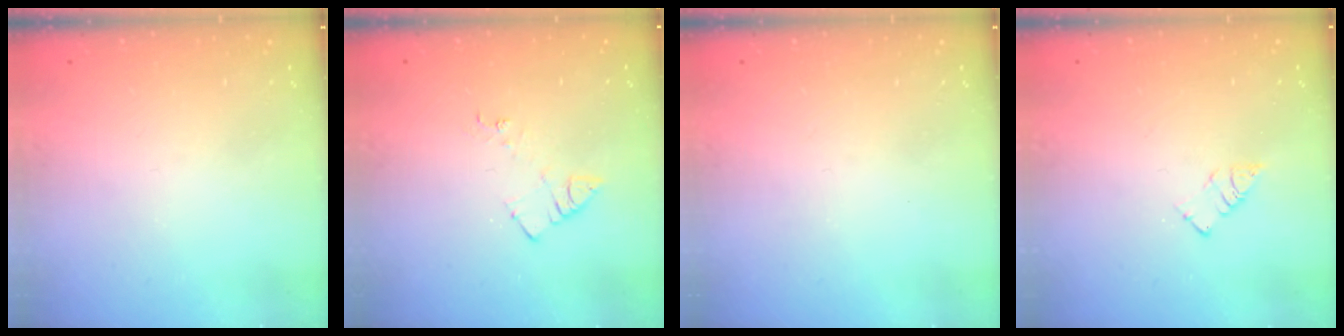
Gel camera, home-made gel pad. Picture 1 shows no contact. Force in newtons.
{"total": 6.2, "press": 6.2, "slide": 0.6}
{"total": 0.0}
{"total": 3.3, "press": 3.3, "slide": 0.3}